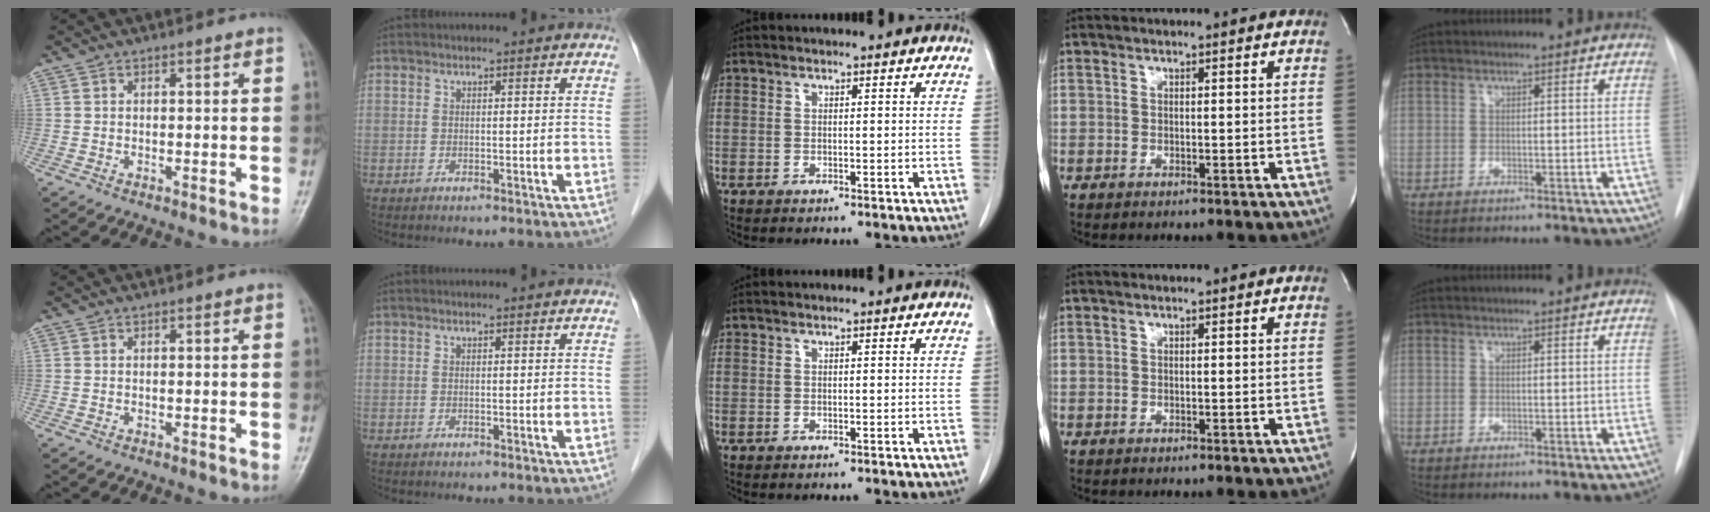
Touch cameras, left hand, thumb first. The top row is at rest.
{}